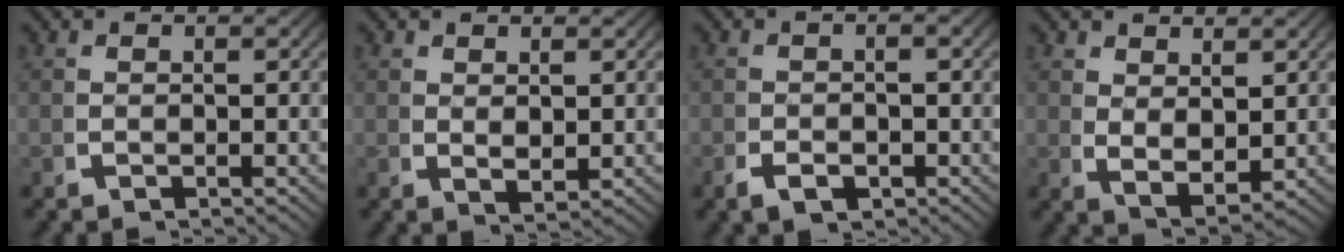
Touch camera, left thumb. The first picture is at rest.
{"total": 1.4, "force": [1.0, 0.6, 0.8], "torque": [-0.016, -0.010, 0.028]}
{"total": 2.3, "force": [-1.2, 1.3, 1.5], "torque": [-0.028, -0.010, -0.016]}
{"total": 3.4, "force": [1.0, 2.1, 2.5], "torque": [-0.054, -0.023, 0.036]}